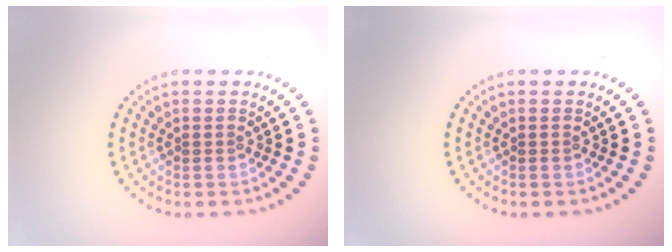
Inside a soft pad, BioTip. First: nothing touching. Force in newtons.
{"total": 0.0}